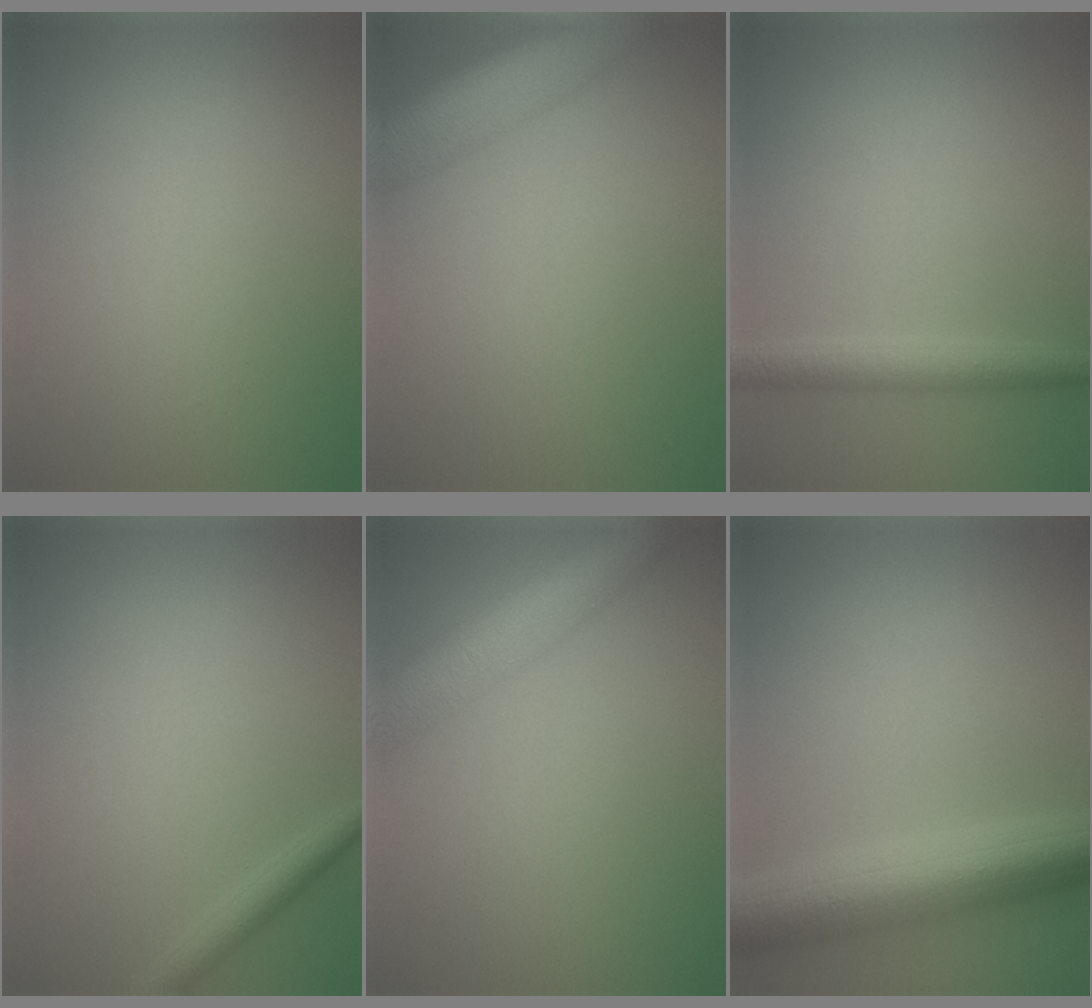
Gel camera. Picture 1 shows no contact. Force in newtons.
{"total": 8.1, "press": 8.1, "slide": 0.4}
{"total": 2.8, "press": 2.8, "slide": 0.1}
{"total": 1.8, "press": 1.7, "slide": 0.1}
{"total": 6.7, "press": 6.7, "slide": 0.4}
{"total": 8.2, "press": 8.1, "slide": 0.4}